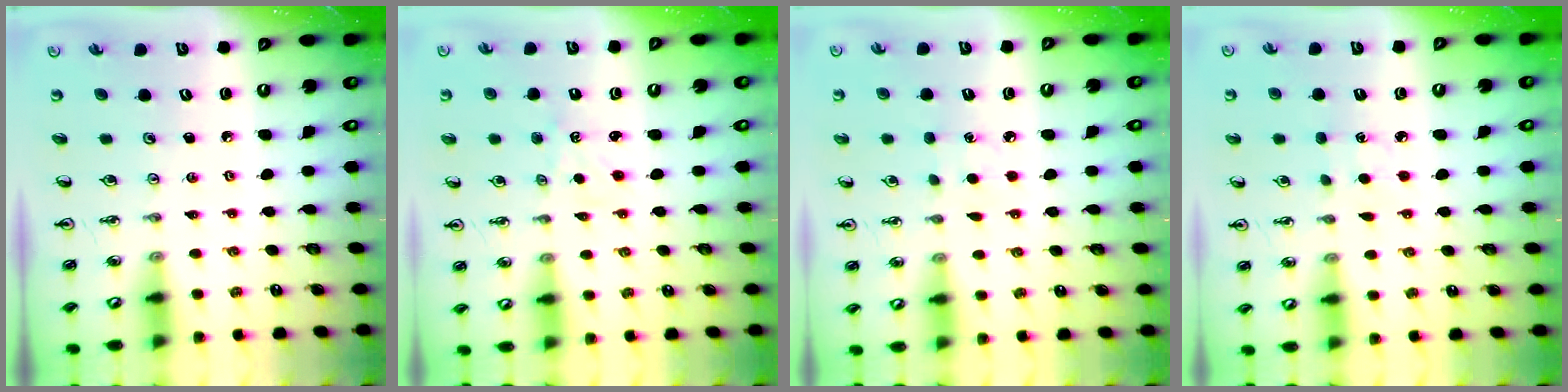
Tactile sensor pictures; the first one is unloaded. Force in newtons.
{"total": 1.5, "press": 1.4, "slide": 0.3}
{"total": 4.5, "press": 4.5, "slide": 0.5}
{"total": 3.6, "press": 3.6, "slide": 0.5}